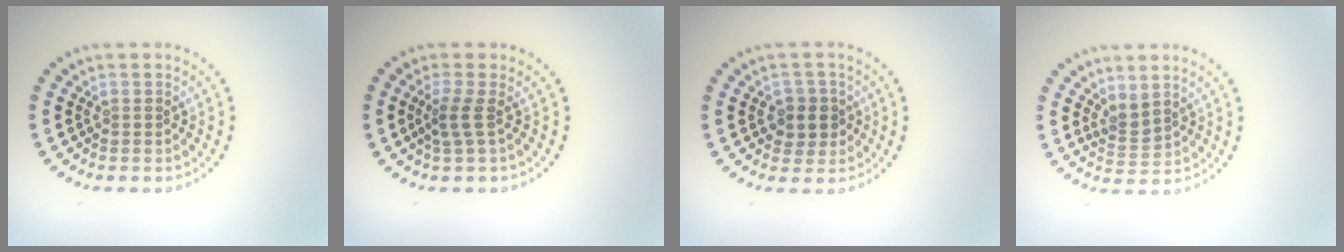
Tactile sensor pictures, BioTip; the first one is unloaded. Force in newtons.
{"total": 1.8, "press": 1.1, "slide": 1.4}
{"total": 2.4, "press": 2.3, "slide": 0.8}
{"total": 1.8, "press": 1.5, "slide": 1.1}